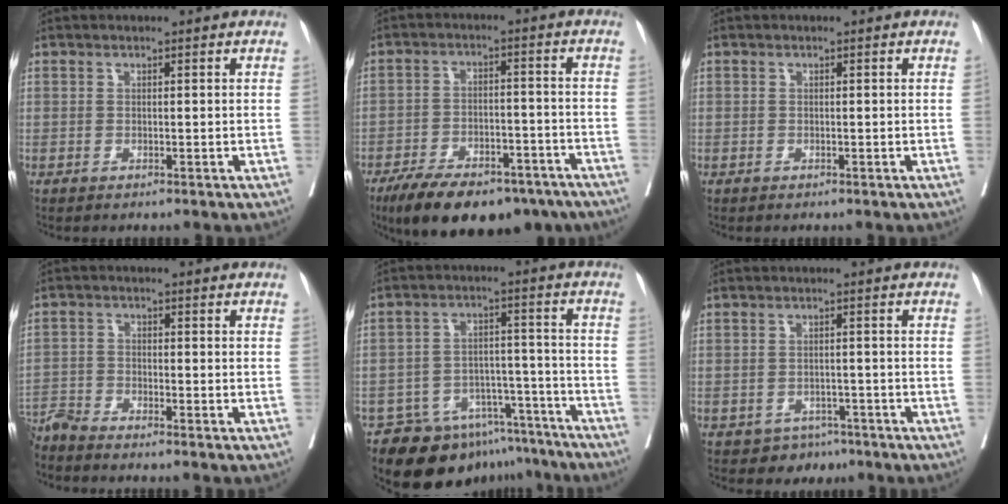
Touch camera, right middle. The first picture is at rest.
{"total": 17.5, "force": [-13.0, 7.0, 9.3], "torque": [-0.142, 0.002, -0.194]}
{"total": 0.0}
{"total": 4.7, "force": [-4.5, -1.1, 0.7], "torque": [-0.009, -0.013, -0.087]}
{"total": 14.0, "force": [-11.7, 7.0, 3.1], "torque": [-0.029, 0.040, -0.162]}
{"total": 3.4, "force": [-2.4, 2.4, 0.1], "torque": [0.004, 0.010, -0.031]}